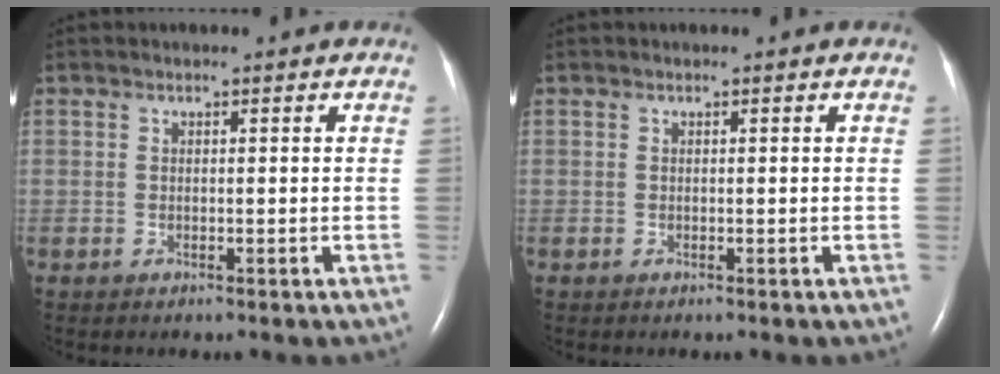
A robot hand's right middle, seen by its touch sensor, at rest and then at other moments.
{"total": 0.0}